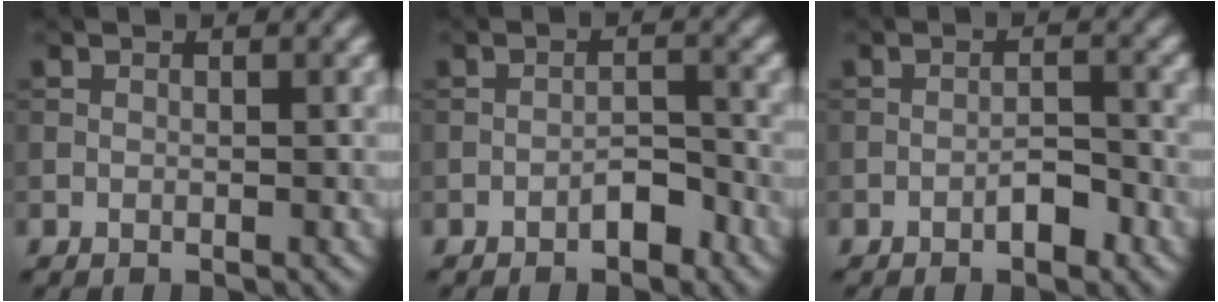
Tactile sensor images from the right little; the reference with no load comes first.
{"total": 2.1, "force": [-1.4, 0.8, 1.4], "torque": [-0.016, 0.008, -0.025]}
{"total": 2.1, "force": [-1.3, 0.7, 1.6], "torque": [-0.022, 0.006, -0.022]}